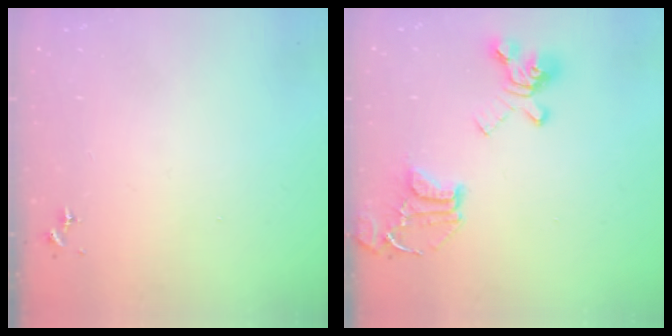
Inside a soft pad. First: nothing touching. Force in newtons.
{"total": 19.3, "press": 19.2, "slide": 1.8}